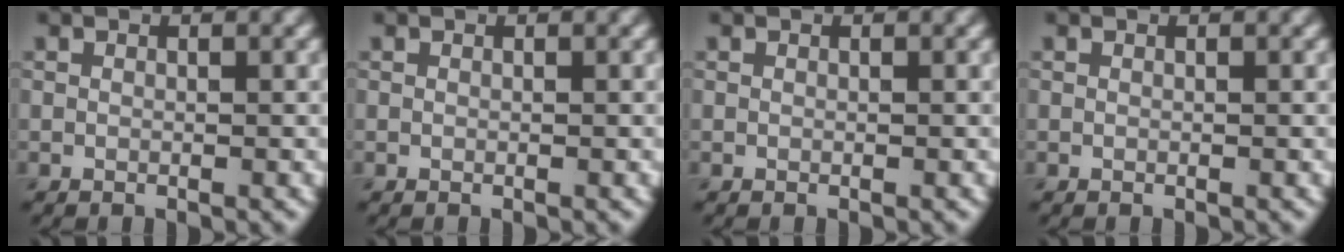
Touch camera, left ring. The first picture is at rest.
{"total": 0.0}
{"total": 0.0}
{"total": 0.0}